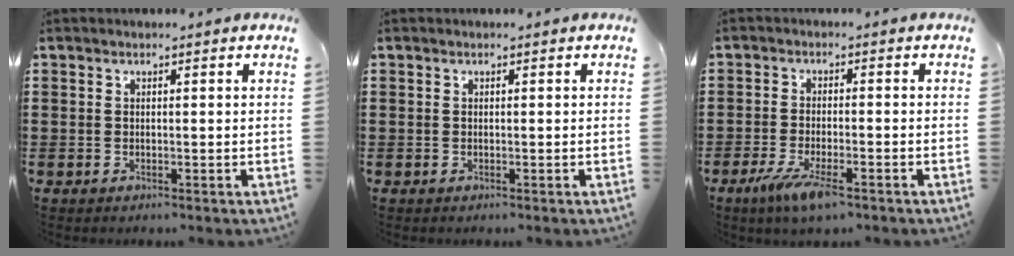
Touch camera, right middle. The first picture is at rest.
{"total": 0.0}
{"total": 5.9, "force": [-3.4, 1.1, 4.7], "torque": [-0.107, -0.021, -0.063]}